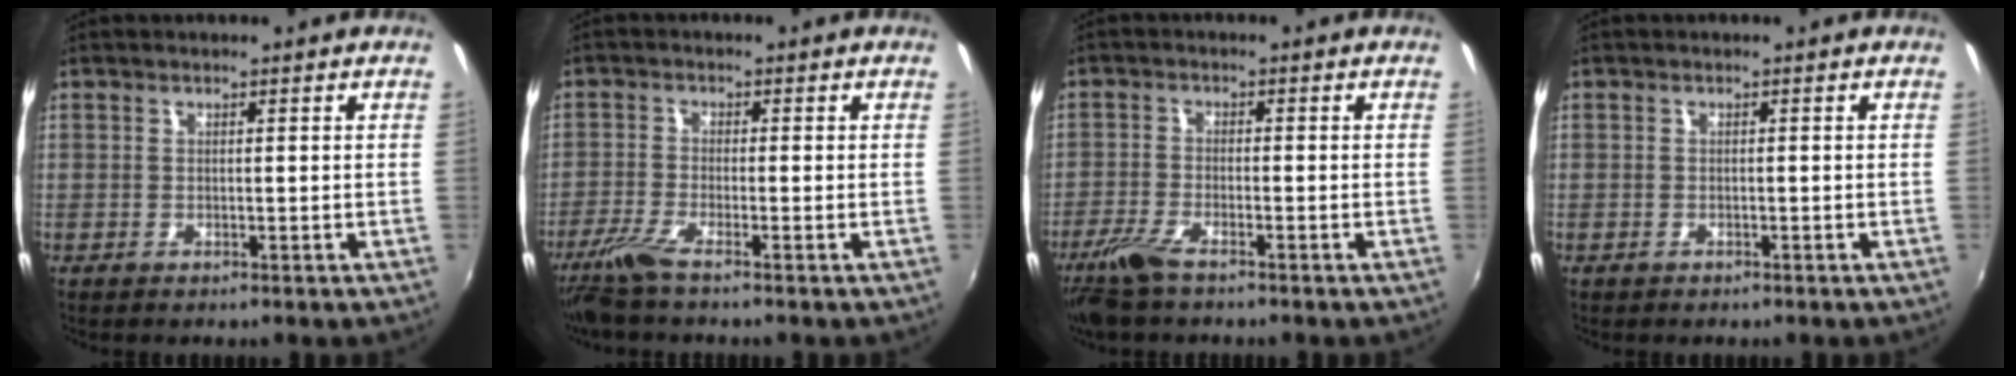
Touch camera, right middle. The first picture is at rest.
{"total": 5.3, "force": [-4.1, -0.1, 3.4], "torque": [-0.085, -0.015, -0.084]}
{"total": 6.1, "force": [-4.7, 1.3, 3.8], "torque": [-0.098, -0.013, -0.095]}
{"total": 0.5, "force": [-0.4, 0.2, -0.2], "torque": [0.002, 0.001, -0.006]}